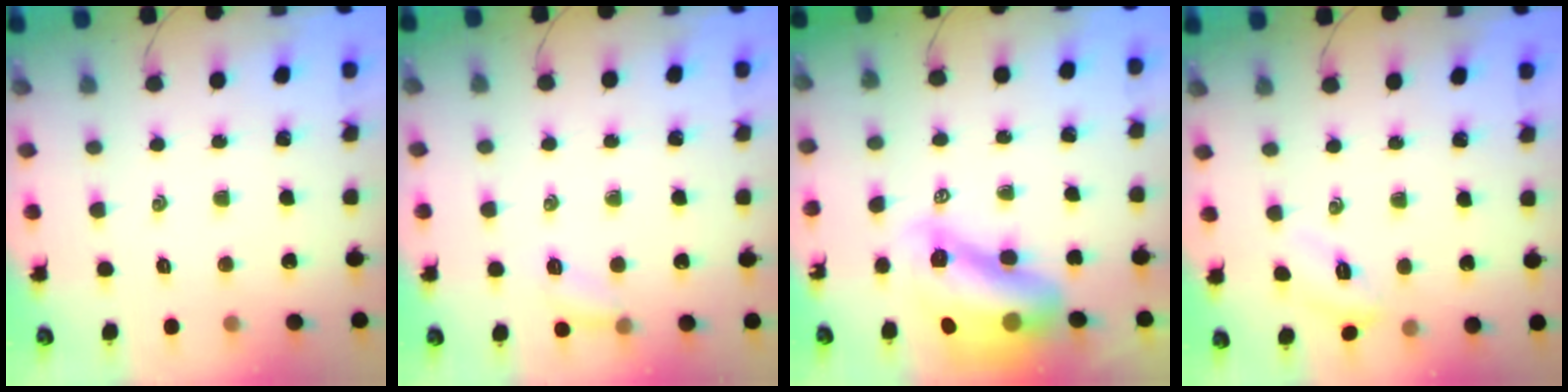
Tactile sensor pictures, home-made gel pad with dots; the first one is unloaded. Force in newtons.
{"total": 5.4, "press": 5.2, "slide": 1.2}
{"total": 12.9, "press": 12.3, "slide": 4.0}
{"total": 4.0, "press": 3.9, "slide": 1.0}